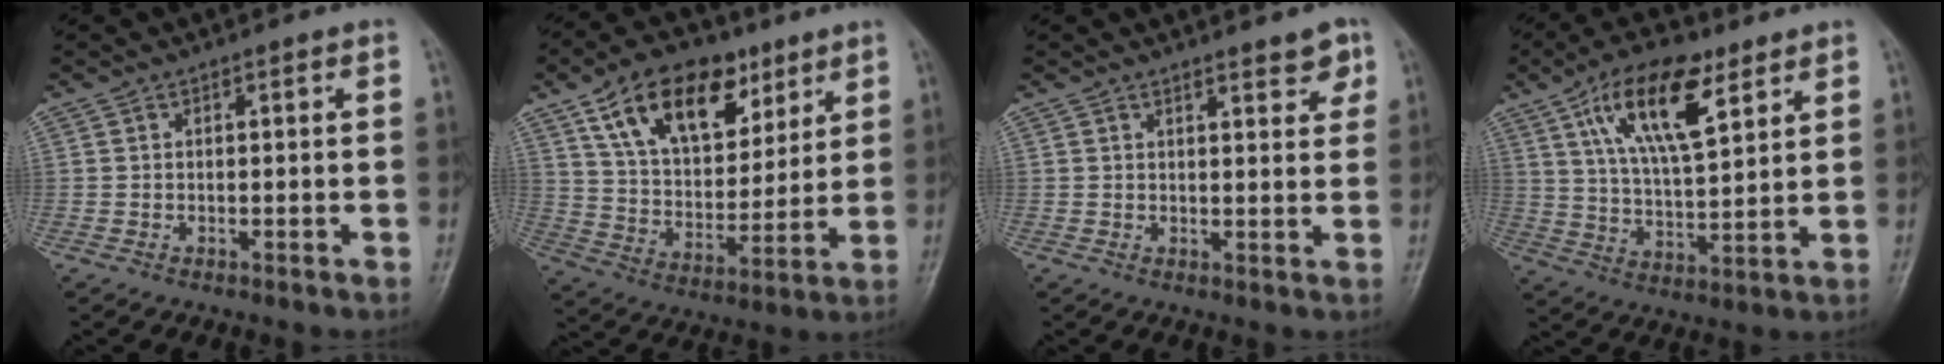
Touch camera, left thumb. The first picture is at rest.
{"total": 18.8, "force": [10.2, 10.8, 11.5], "torque": [-0.145, -0.033, 0.181]}
{"total": 4.2, "force": [2.9, 1.4, 2.7], "torque": [-0.017, -0.016, 0.036]}
{"total": 15.1, "force": [7.6, 6.0, 11.6], "torque": [-0.179, -0.025, 0.137]}